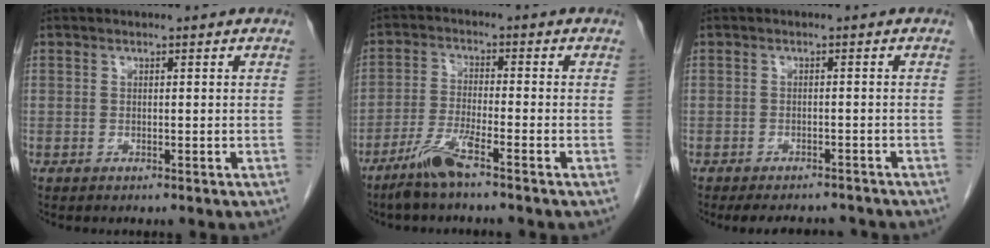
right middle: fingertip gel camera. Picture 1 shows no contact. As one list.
[{"total": 5.6, "force": [-4.1, -0.2, 3.8], "torque": [-0.083, -0.013, -0.087]}, {"total": 7.0, "force": [-6.4, 1.9, 1.9], "torque": [-0.024, -0.002, -0.082]}]